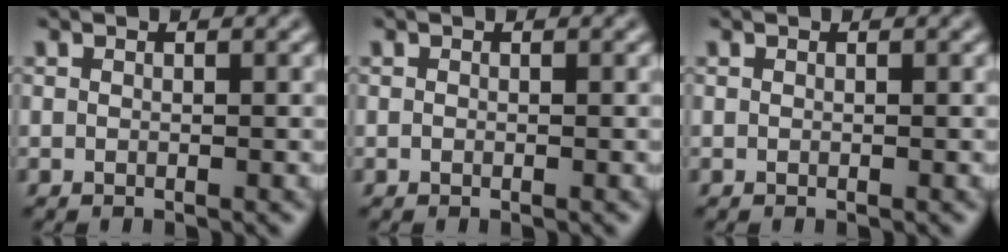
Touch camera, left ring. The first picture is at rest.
{"total": 0.0}
{"total": 0.0}